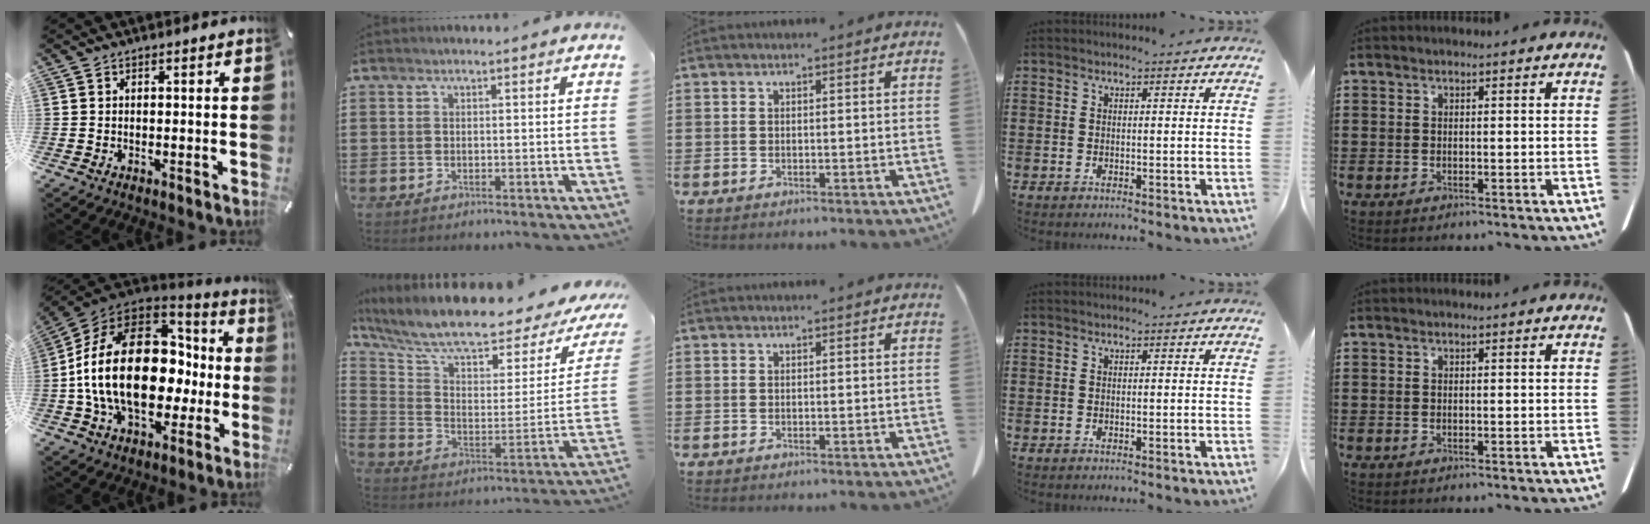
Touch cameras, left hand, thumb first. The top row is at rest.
{"thumb": {"total": 26.0, "force": [-0.3, 16.8, 19.8], "torque": [-0.394, 0.011, 0.002]}, "index": {"total": 9.2, "force": [7.2, 1.6, 5.5], "torque": [-0.137, -0.046, 0.123]}}